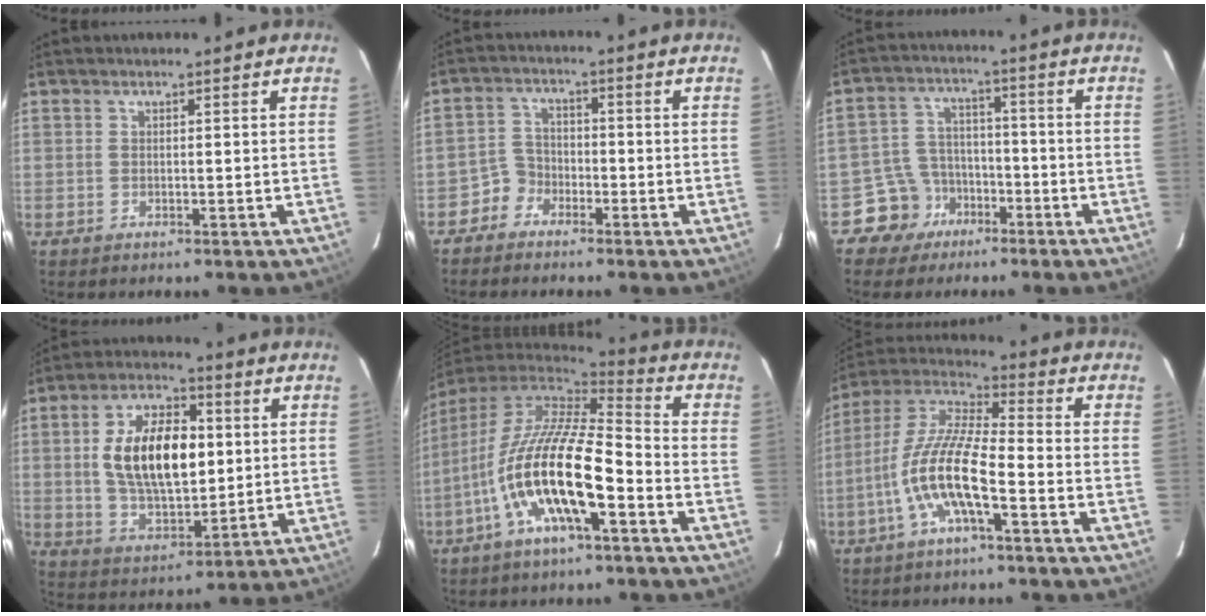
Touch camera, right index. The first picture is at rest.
{"total": 3.8, "force": [-2.8, 2.6, -0.1], "torque": [-0.001, 0.021, -0.057]}
{"total": 7.6, "force": [-4.7, 6.0, 0.2], "torque": [-0.026, 0.032, -0.077]}
{"total": 16.3, "force": [2.1, 8.5, 13.8], "torque": [-0.249, 0.015, 0.047]}
{"total": 18.1, "force": [-7.0, 4.5, 16.1], "torque": [-0.301, -0.026, -0.138]}
{"total": 12.7, "force": [-4.9, 2.6, 11.4], "torque": [-0.234, 0.002, -0.100]}